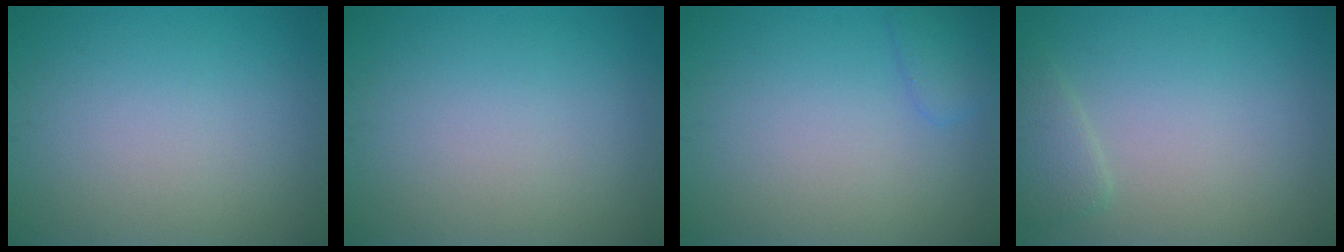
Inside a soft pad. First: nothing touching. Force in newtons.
{"total": 0.0}
{"total": 1.5, "press": 1.5, "slide": 0.2}
{"total": 1.6, "press": 1.6, "slide": 0.2}